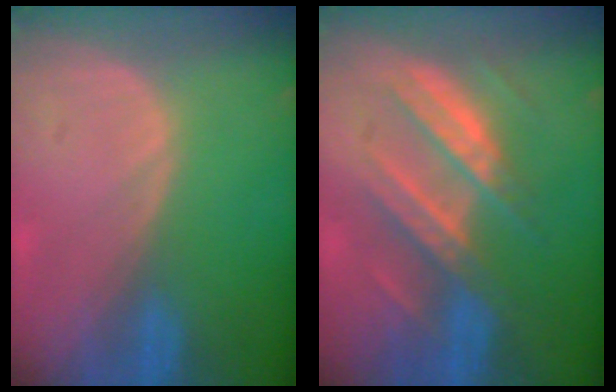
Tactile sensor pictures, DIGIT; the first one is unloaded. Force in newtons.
{"total": 7.8, "press": 7.8, "slide": 0.3}